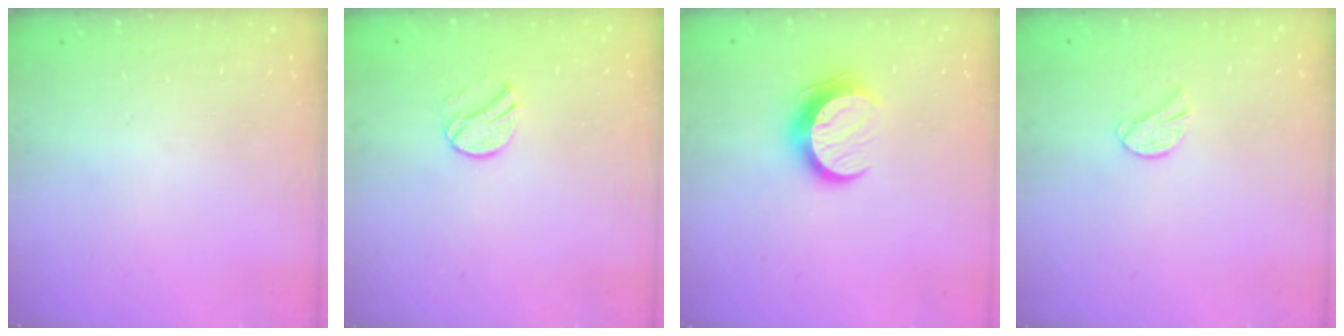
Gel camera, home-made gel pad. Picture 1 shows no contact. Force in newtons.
{"total": 7.0, "press": 7.0, "slide": 0.6}
{"total": 11.2, "press": 11.2, "slide": 1.0}
{"total": 7.4, "press": 7.4, "slide": 1.0}